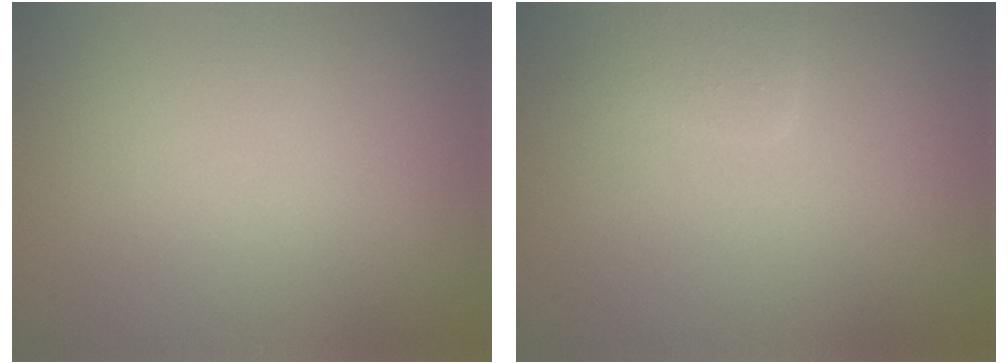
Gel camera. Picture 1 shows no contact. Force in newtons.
{"total": 1.7, "press": 1.7, "slide": 0.1}